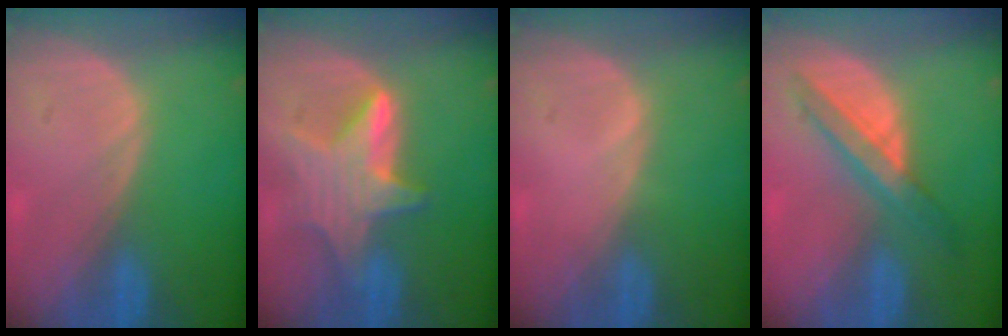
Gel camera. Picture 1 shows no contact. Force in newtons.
{"total": 7.7, "press": 7.7, "slide": 0.4}
{"total": 0.5, "press": 0.1, "slide": 0.5}
{"total": 5.9, "press": 5.8, "slide": 0.5}